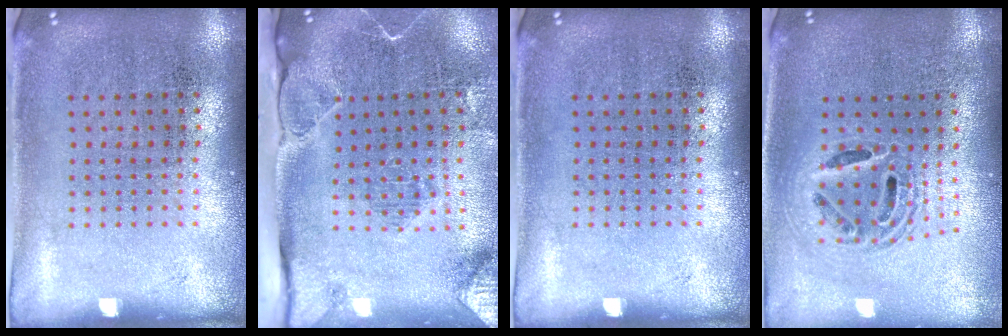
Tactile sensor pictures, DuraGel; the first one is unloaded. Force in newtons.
{"total": 2.3, "press": 2.1, "slide": 1.1}
{"total": 0.0}
{"total": 1.8, "press": 1.5, "slide": 1.1}